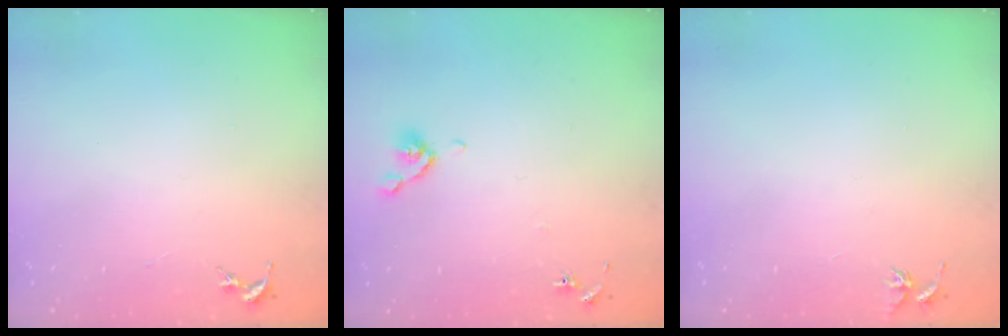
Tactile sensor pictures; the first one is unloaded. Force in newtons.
{"total": 5.8, "press": 5.6, "slide": 1.7}
{"total": 3.7, "press": 3.7, "slide": 0.4}